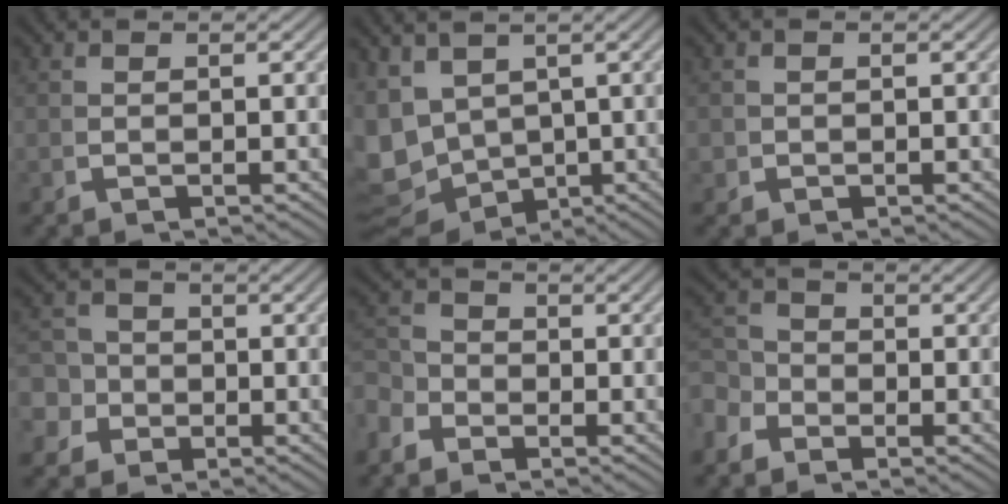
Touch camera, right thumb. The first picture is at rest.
{"total": 9.5, "force": [-0.8, 8.0, 5.0], "torque": [-0.118, -0.032, -0.001]}
{"total": 1.0, "force": [-0.1, 1.0, 0.1], "torque": [-0.003, -0.006, -0.001]}
{"total": 5.7, "force": [-1.6, 5.2, 1.8], "torque": [-0.035, -0.019, -0.027]}
{"total": 2.5, "force": [-0.6, 2.1, 1.3], "torque": [-0.020, -0.010, -0.012]}
{"total": 2.8, "force": [-0.7, 2.4, 1.4], "torque": [-0.023, -0.013, -0.011]}